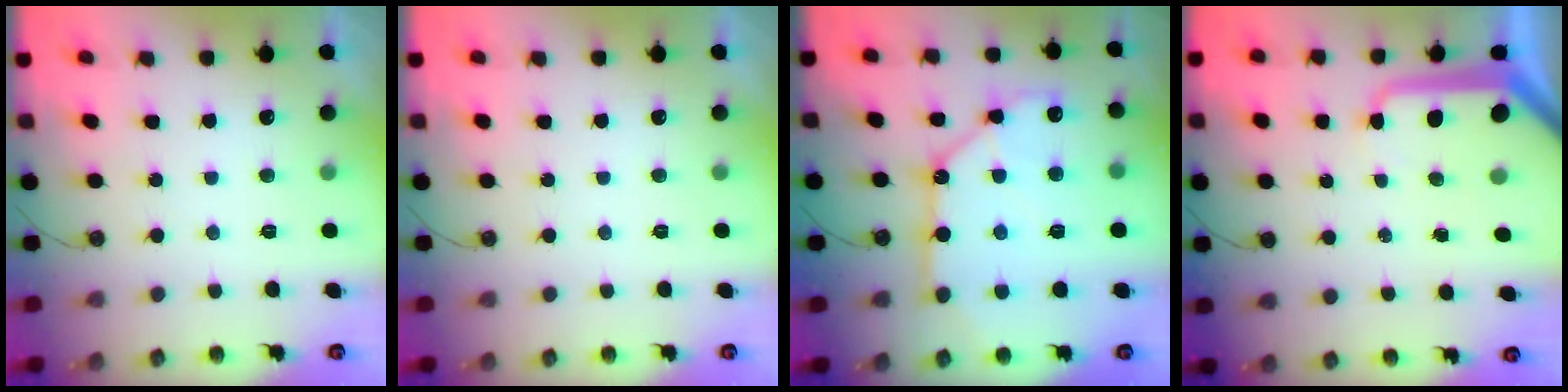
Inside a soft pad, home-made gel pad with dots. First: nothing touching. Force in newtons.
{"total": 0.0}
{"total": 13.4, "press": 13.3, "slide": 1.5}
{"total": 12.4, "press": 12.4, "slide": 1.3}